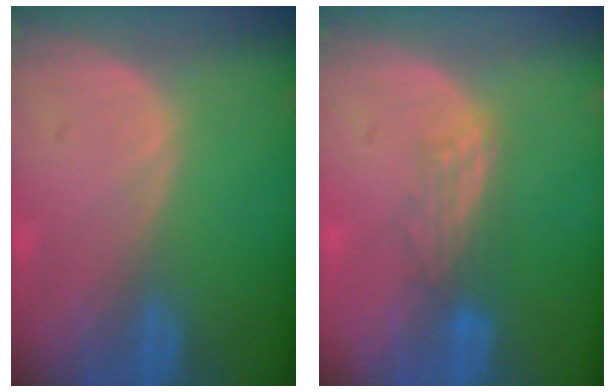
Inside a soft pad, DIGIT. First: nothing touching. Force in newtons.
{"total": 2.8, "press": 2.7, "slide": 0.6}